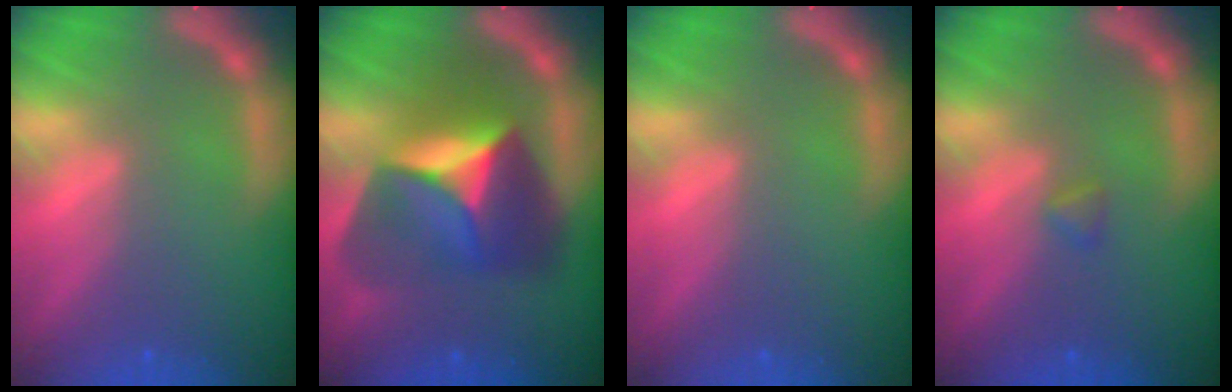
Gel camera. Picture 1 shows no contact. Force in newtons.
{"total": 9.5}
{"total": 0.0}
{"total": 0.9}